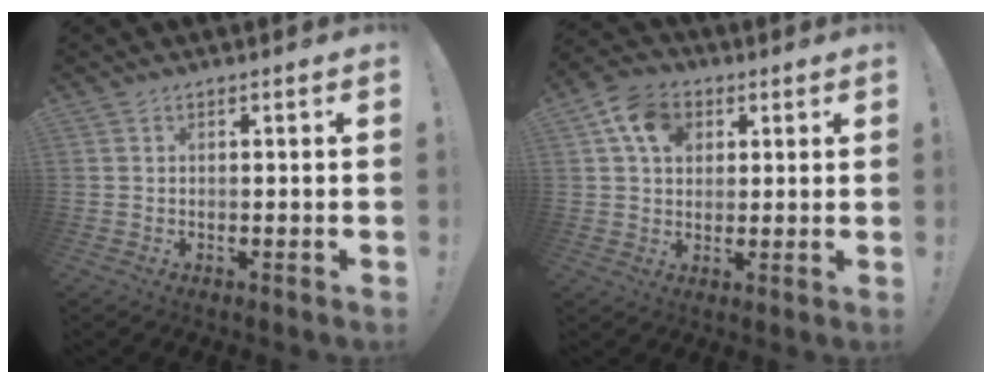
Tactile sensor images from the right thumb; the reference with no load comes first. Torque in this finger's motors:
{"motor_torque": [0.86, 1.68, 0.35, -0.28, 0.00]}